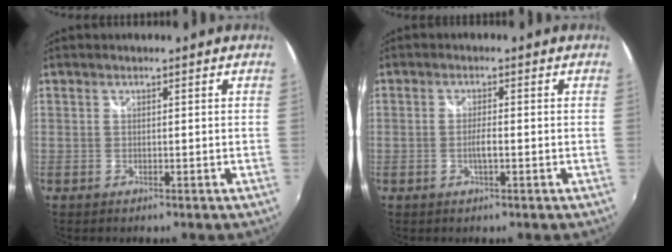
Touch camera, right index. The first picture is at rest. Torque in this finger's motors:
{"motor_torque": [0.09, 0.01, 0.17, 0.04]}